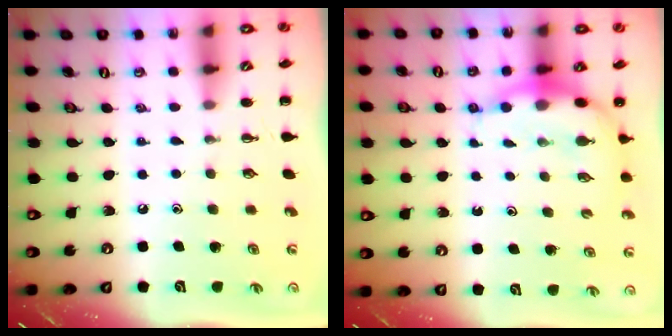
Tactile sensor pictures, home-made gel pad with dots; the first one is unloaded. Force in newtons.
{"total": 6.7, "press": 6.5, "slide": 1.6}